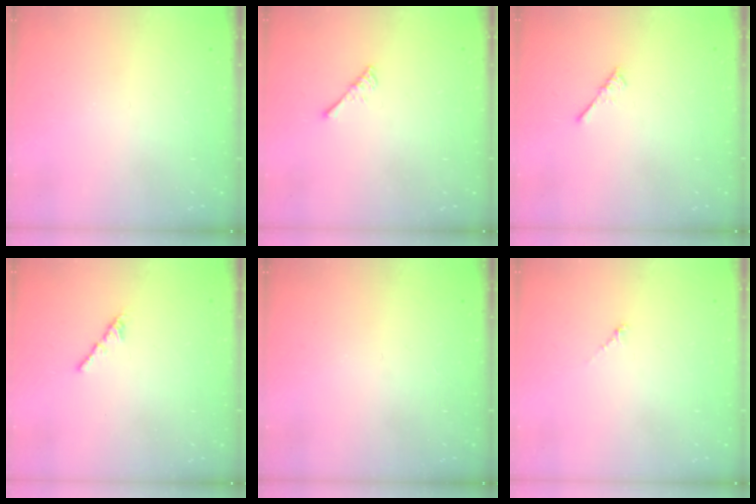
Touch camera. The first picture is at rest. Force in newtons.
{"total": 2.5, "press": 2.5, "slide": 0.4}
{"total": 0.0}
{"total": 2.1, "press": 2.0, "slide": 0.7}
{"total": 0.0}
{"total": 0.8, "press": 0.6, "slide": 0.4}